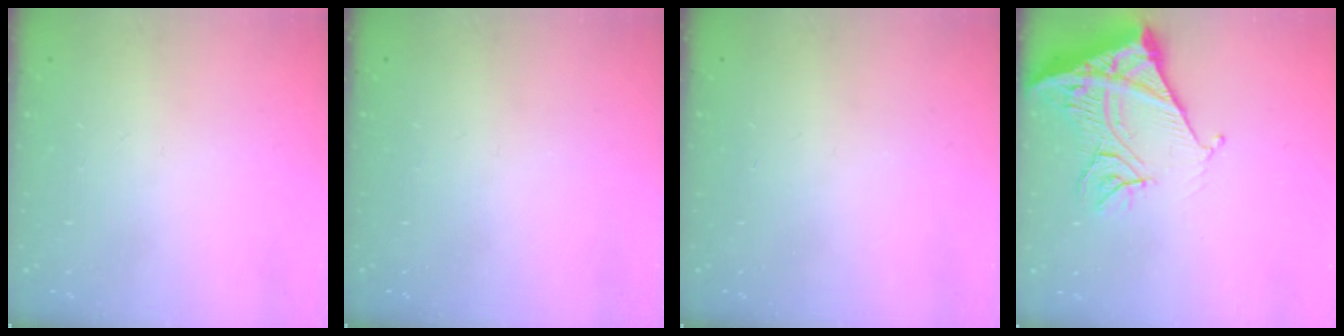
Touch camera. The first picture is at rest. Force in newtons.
{"total": 0.0}
{"total": 0.0}
{"total": 14.2, "press": 14.1, "slide": 1.5}